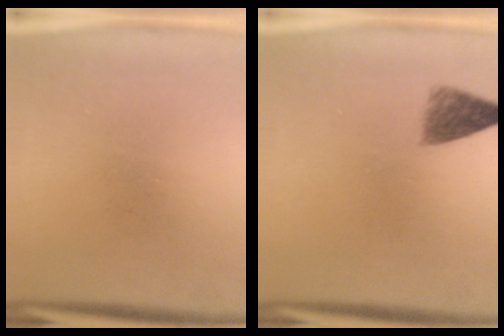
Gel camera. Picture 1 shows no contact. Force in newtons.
{"total": 3.4}